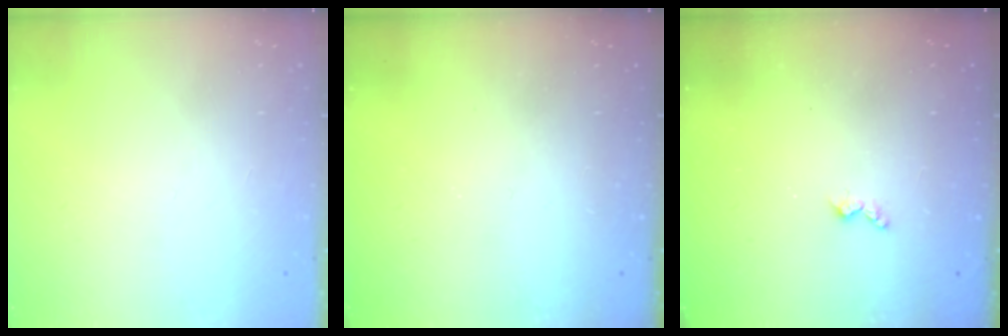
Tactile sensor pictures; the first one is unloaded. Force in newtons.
{"total": 0.0}
{"total": 3.6, "press": 3.5, "slide": 0.6}